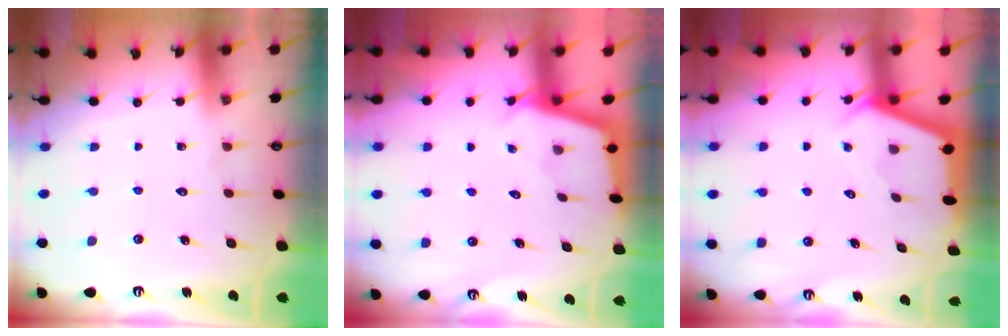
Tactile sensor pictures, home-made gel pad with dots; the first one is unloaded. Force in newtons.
{"total": 2.3, "press": 2.3, "slide": 0.2}
{"total": 2.8, "press": 2.8, "slide": 0.4}